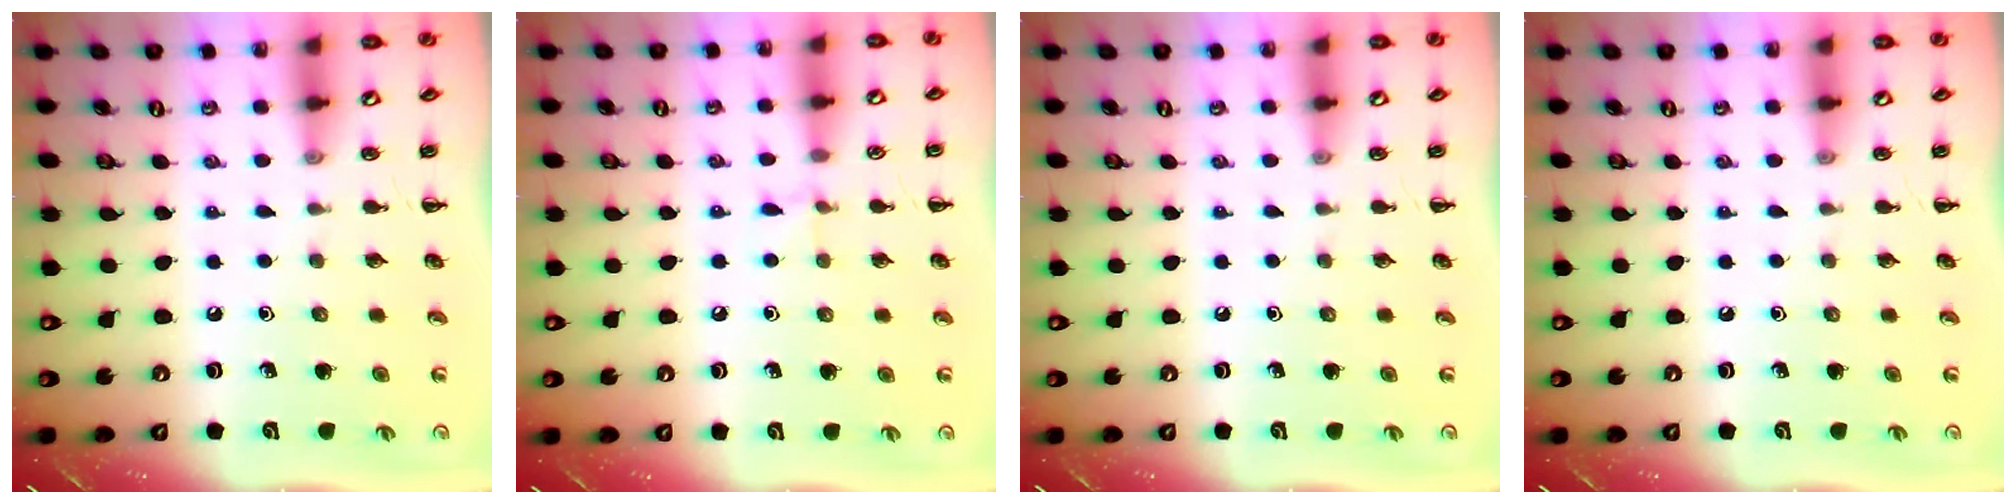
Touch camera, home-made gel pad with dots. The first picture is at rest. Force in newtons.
{"total": 4.9, "press": 4.6, "slide": 1.6}
{"total": 0.0}
{"total": 0.0}